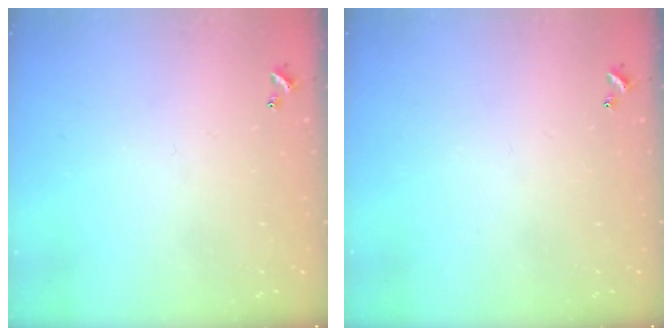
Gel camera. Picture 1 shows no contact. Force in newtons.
{"total": 0.0}